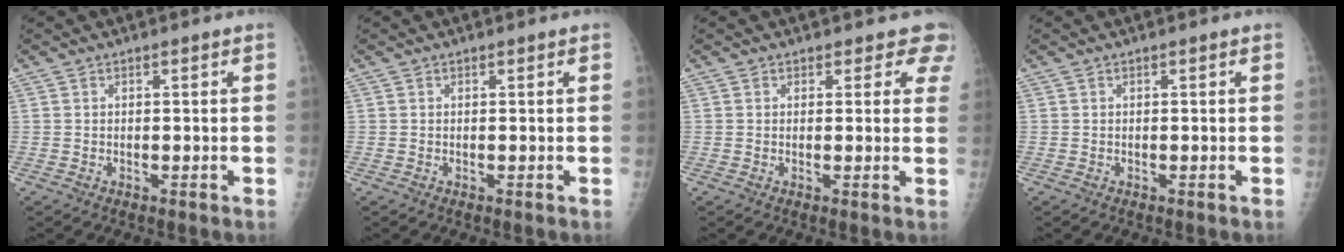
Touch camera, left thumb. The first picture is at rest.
{"total": 0.0}
{"total": 4.2, "force": [3.5, 2.4, -0.2], "torque": [0.044, -0.015, 0.013]}
{"total": 0.0}